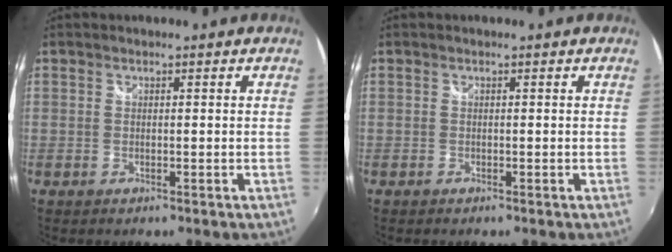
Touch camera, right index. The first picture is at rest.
{"total": 0.0}